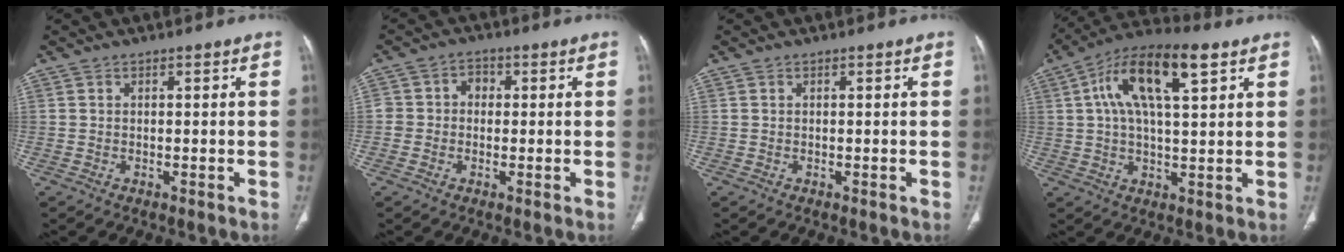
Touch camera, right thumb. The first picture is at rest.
{"total": 3.9, "force": [-0.3, 3.5, 1.7], "torque": [-0.006, 0.020, -0.010]}
{"total": 0.0}
{"total": 15.5, "force": [5.8, 6.0, 13.1], "torque": [-0.226, 0.018, 0.093]}